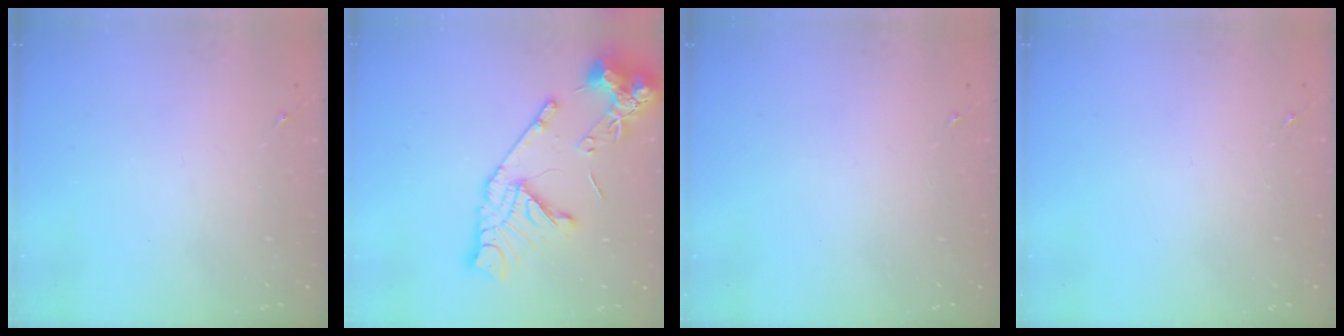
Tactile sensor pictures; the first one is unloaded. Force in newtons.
{"total": 16.8, "press": 16.6, "slide": 1.9}
{"total": 0.0}
{"total": 0.0}